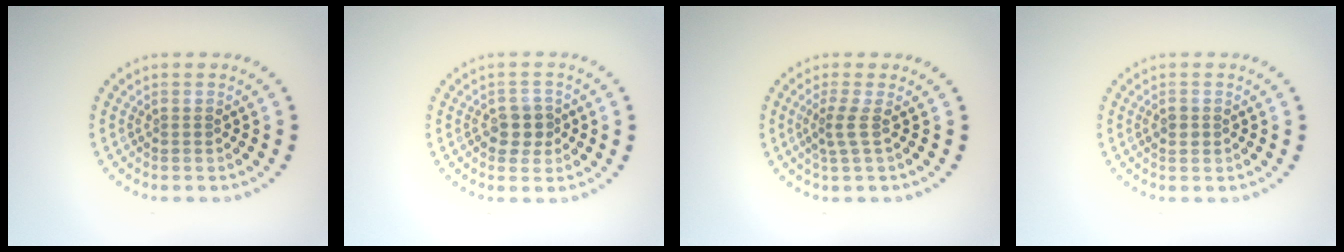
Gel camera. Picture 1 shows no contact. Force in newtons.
{"total": 2.4, "press": 2.2, "slide": 0.8}
{"total": 1.9, "press": 1.3, "slide": 1.5}
{"total": 1.4, "press": 1.3, "slide": 0.2}